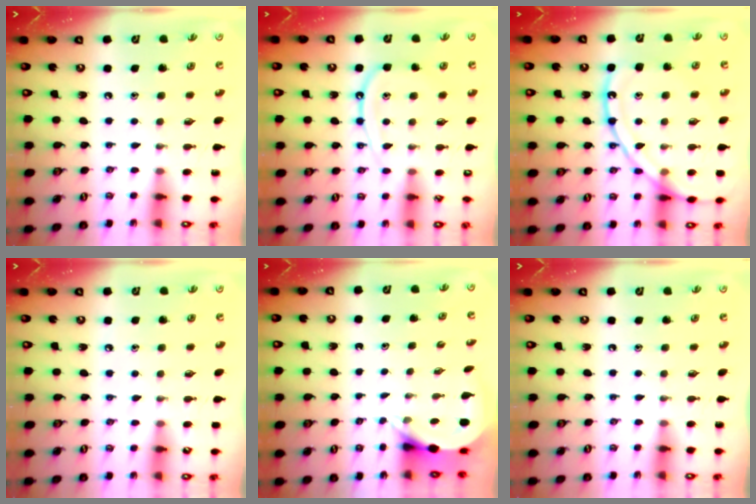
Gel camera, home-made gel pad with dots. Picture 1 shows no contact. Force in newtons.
{"total": 11.4, "press": 11.4, "slide": 0.9}
{"total": 15.3, "press": 15.2, "slide": 1.6}
{"total": 2.8, "press": 2.8, "slide": 0.4}
{"total": 5.4, "press": 5.4, "slide": 0.4}
{"total": 0.0}